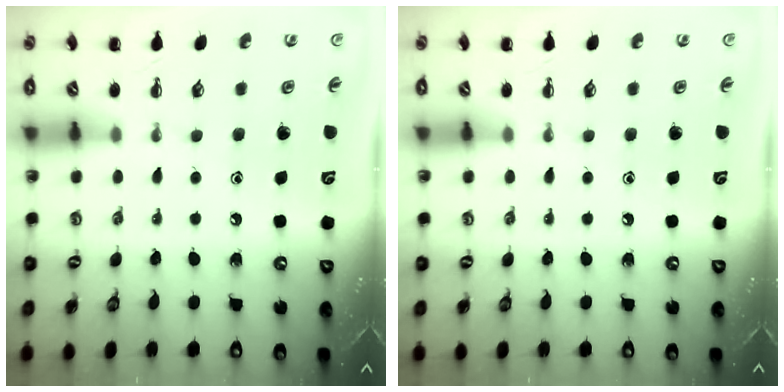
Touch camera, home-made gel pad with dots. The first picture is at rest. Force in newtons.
{"total": 0.0}